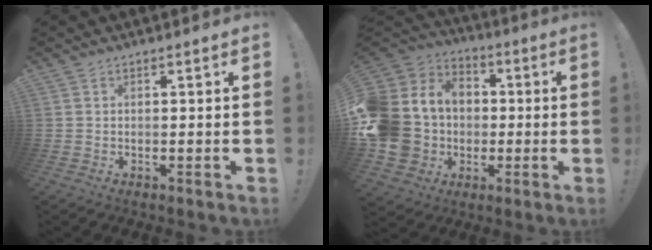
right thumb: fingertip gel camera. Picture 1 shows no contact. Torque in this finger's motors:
{"motor_torque": [0.65, 0.66, 0.84, -0.63, 0.60]}